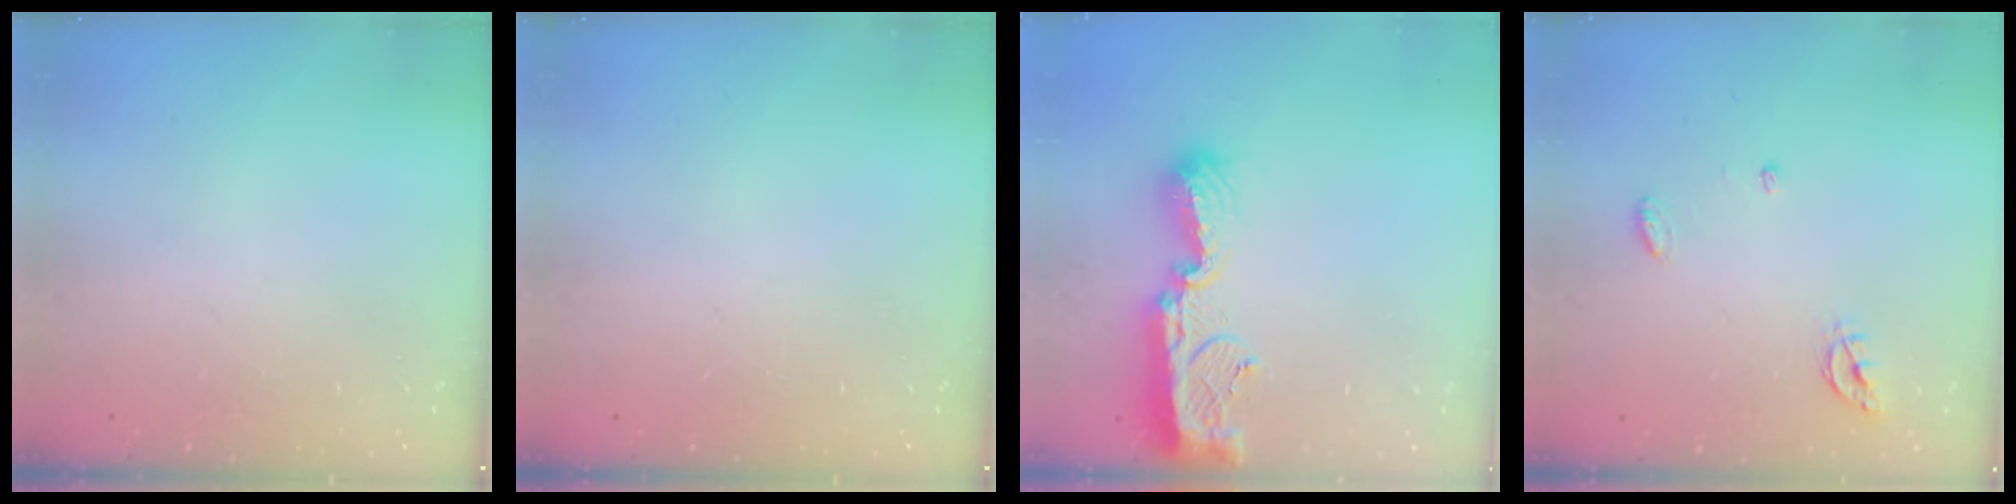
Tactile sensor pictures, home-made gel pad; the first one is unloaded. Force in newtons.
{"total": 0.0}
{"total": 12.6, "press": 12.5, "slide": 1.0}
{"total": 4.4, "press": 4.4, "slide": 0.4}